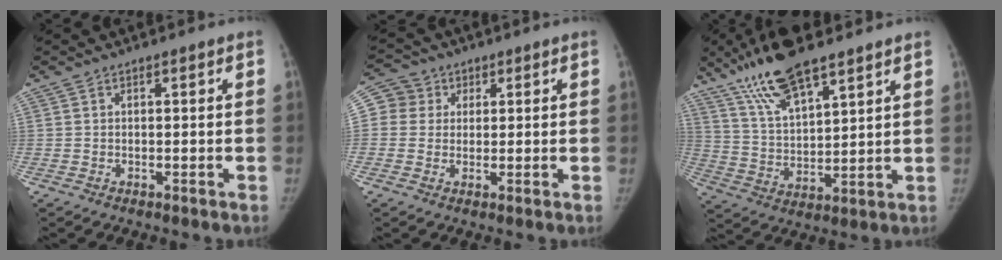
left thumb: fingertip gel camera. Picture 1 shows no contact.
{"total": 6.5, "force": [1.8, 6.2, 0.8], "torque": [0.005, 0.013, 0.029]}
{"total": 14.4, "force": [10.4, 3.9, 9.2], "torque": [-0.165, -0.038, 0.205]}